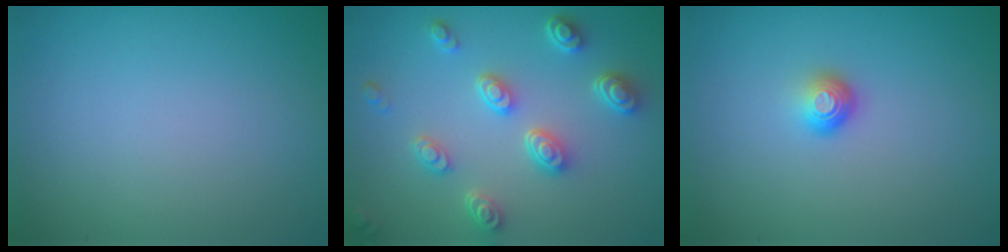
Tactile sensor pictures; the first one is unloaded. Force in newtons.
{"total": 4.4, "press": 3.6, "slide": 2.5}
{"total": 1.6, "press": 1.1, "slide": 1.1}